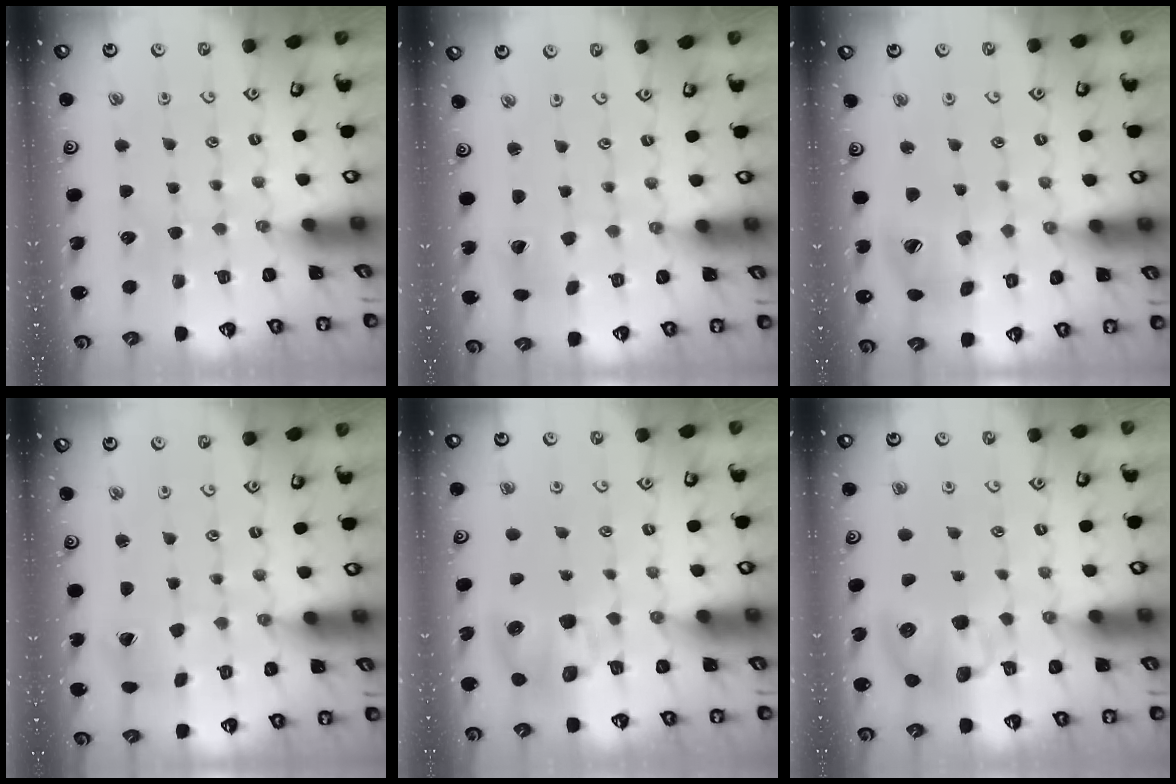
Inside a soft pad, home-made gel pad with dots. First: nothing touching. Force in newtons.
{"total": 2.5, "press": 2.5, "slide": 0.4}
{"total": 15.5, "press": 15.2, "slide": 2.5}
{"total": 2.0, "press": 2.0, "slide": 0.3}
{"total": 8.4, "press": 8.3, "slide": 1.3}
{"total": 9.2, "press": 9.1, "slide": 1.1}